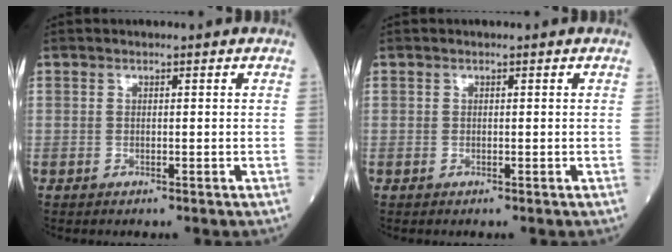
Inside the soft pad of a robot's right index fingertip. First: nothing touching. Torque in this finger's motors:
{"motor_torque": [-0.25, 0.01, -0.04, -0.01]}